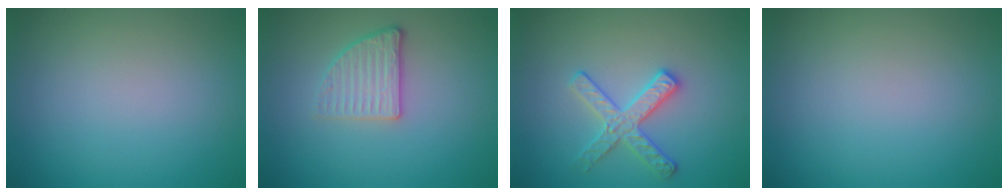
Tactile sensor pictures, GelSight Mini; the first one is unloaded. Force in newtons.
{"total": 2.6, "press": 2.4, "slide": 1.2}
{"total": 2.8, "press": 2.8, "slide": 0.3}
{"total": 0.0}